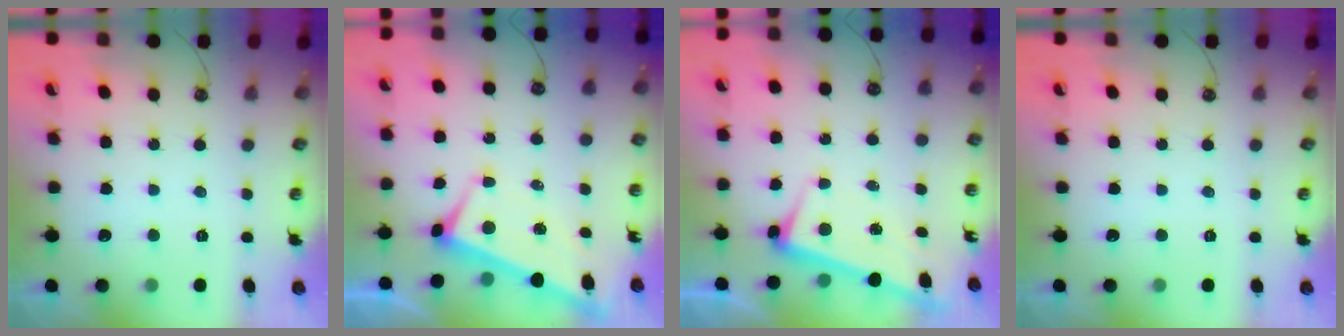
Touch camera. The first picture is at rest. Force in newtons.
{"total": 2.9, "press": 2.8, "slide": 0.9}
{"total": 2.4, "press": 2.3, "slide": 0.7}
{"total": 0.0}